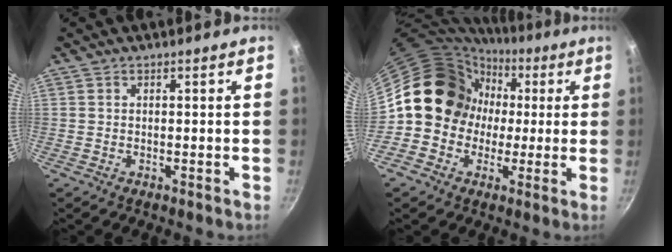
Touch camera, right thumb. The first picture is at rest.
{"total": 14.6, "force": [0.9, 13.2, 6.3], "torque": [-0.053, 0.030, 0.001]}